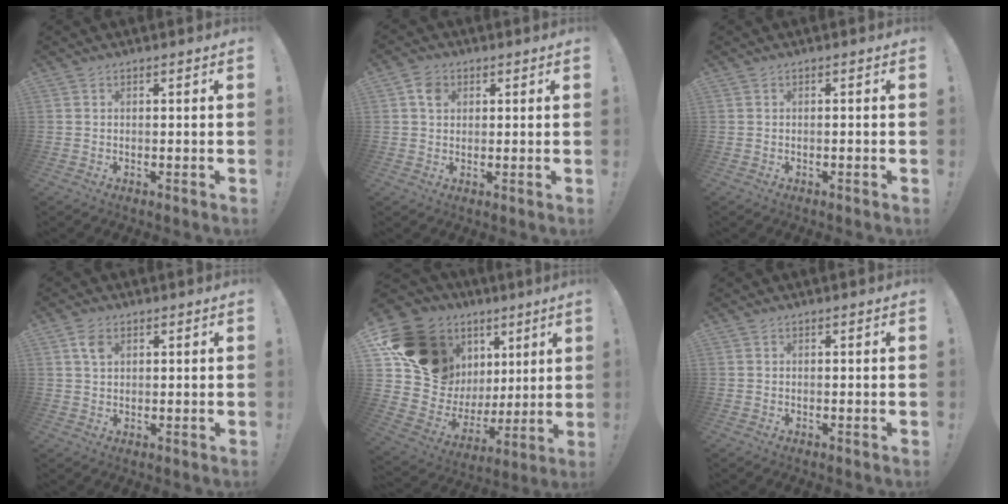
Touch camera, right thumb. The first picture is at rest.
{"total": 4.7, "force": [1.7, 3.7, 2.3], "torque": [-0.032, 0.002, 0.031]}
{"total": 0.9, "force": [-0.6, -0.2, 0.6], "torque": [-0.014, 0.001, -0.010]}
{"total": 4.1, "force": [1.9, 2.6, 2.7], "torque": [-0.044, -0.001, 0.034]}
{"total": 20.9, "force": [11.2, 14.7, 9.8], "torque": [-0.154, -0.073, 0.240]}
{"total": 0.0}